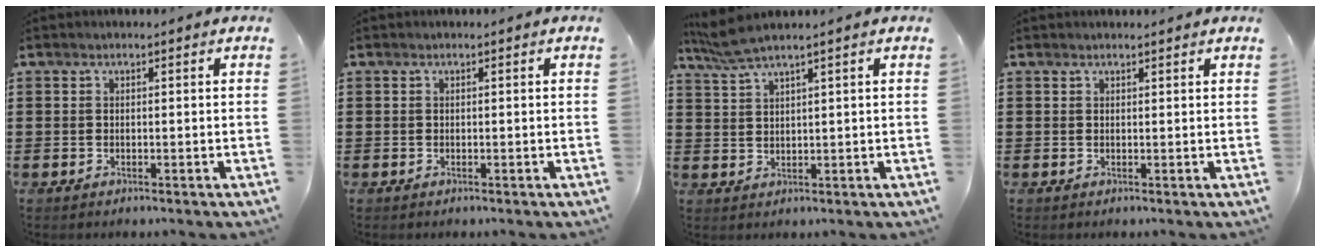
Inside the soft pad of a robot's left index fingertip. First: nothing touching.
{"total": 0.0}
{"total": 3.5, "force": [2.7, 0.0, 2.2], "torque": [-0.052, -0.002, 0.049]}
{"total": 0.8, "force": [0.7, 0.3, -0.2], "torque": [0.002, 0.001, 0.014]}